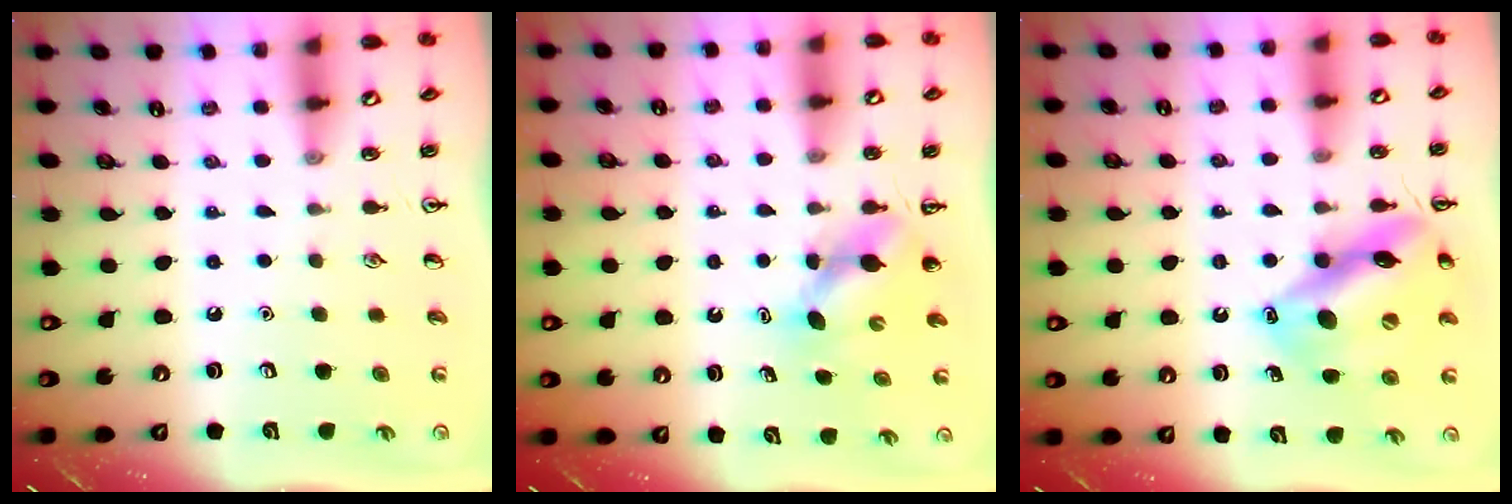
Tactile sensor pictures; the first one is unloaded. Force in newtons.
{"total": 4.5, "press": 4.4, "slide": 0.6}
{"total": 15.2, "press": 14.9, "slide": 2.7}